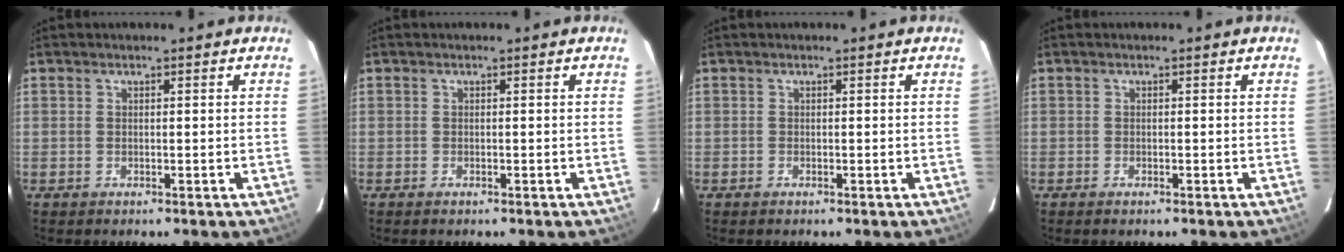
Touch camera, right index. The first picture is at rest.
{"total": 0.0}
{"total": 0.0}
{"total": 0.7, "force": [-0.6, 0.2, 0.4], "torque": [-0.009, 0.000, -0.011]}